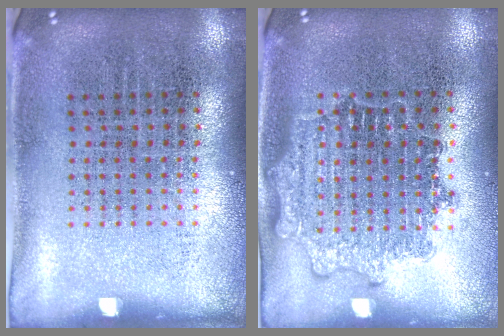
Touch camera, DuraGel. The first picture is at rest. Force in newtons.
{"total": 1.4, "press": 1.4, "slide": 0.1}